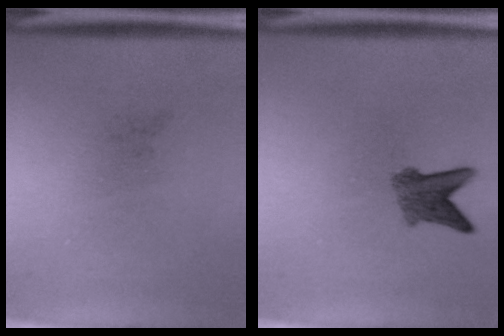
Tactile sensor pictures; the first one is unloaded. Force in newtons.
{"total": 3.7}